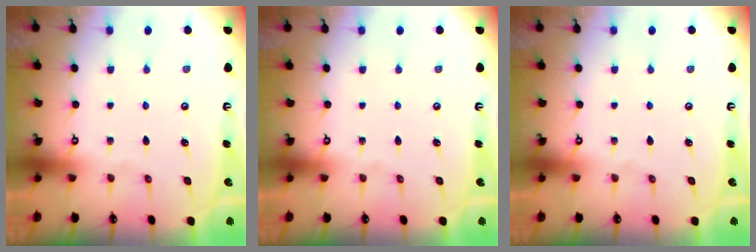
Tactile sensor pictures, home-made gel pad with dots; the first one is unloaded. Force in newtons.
{"total": 0.0}
{"total": 0.0}